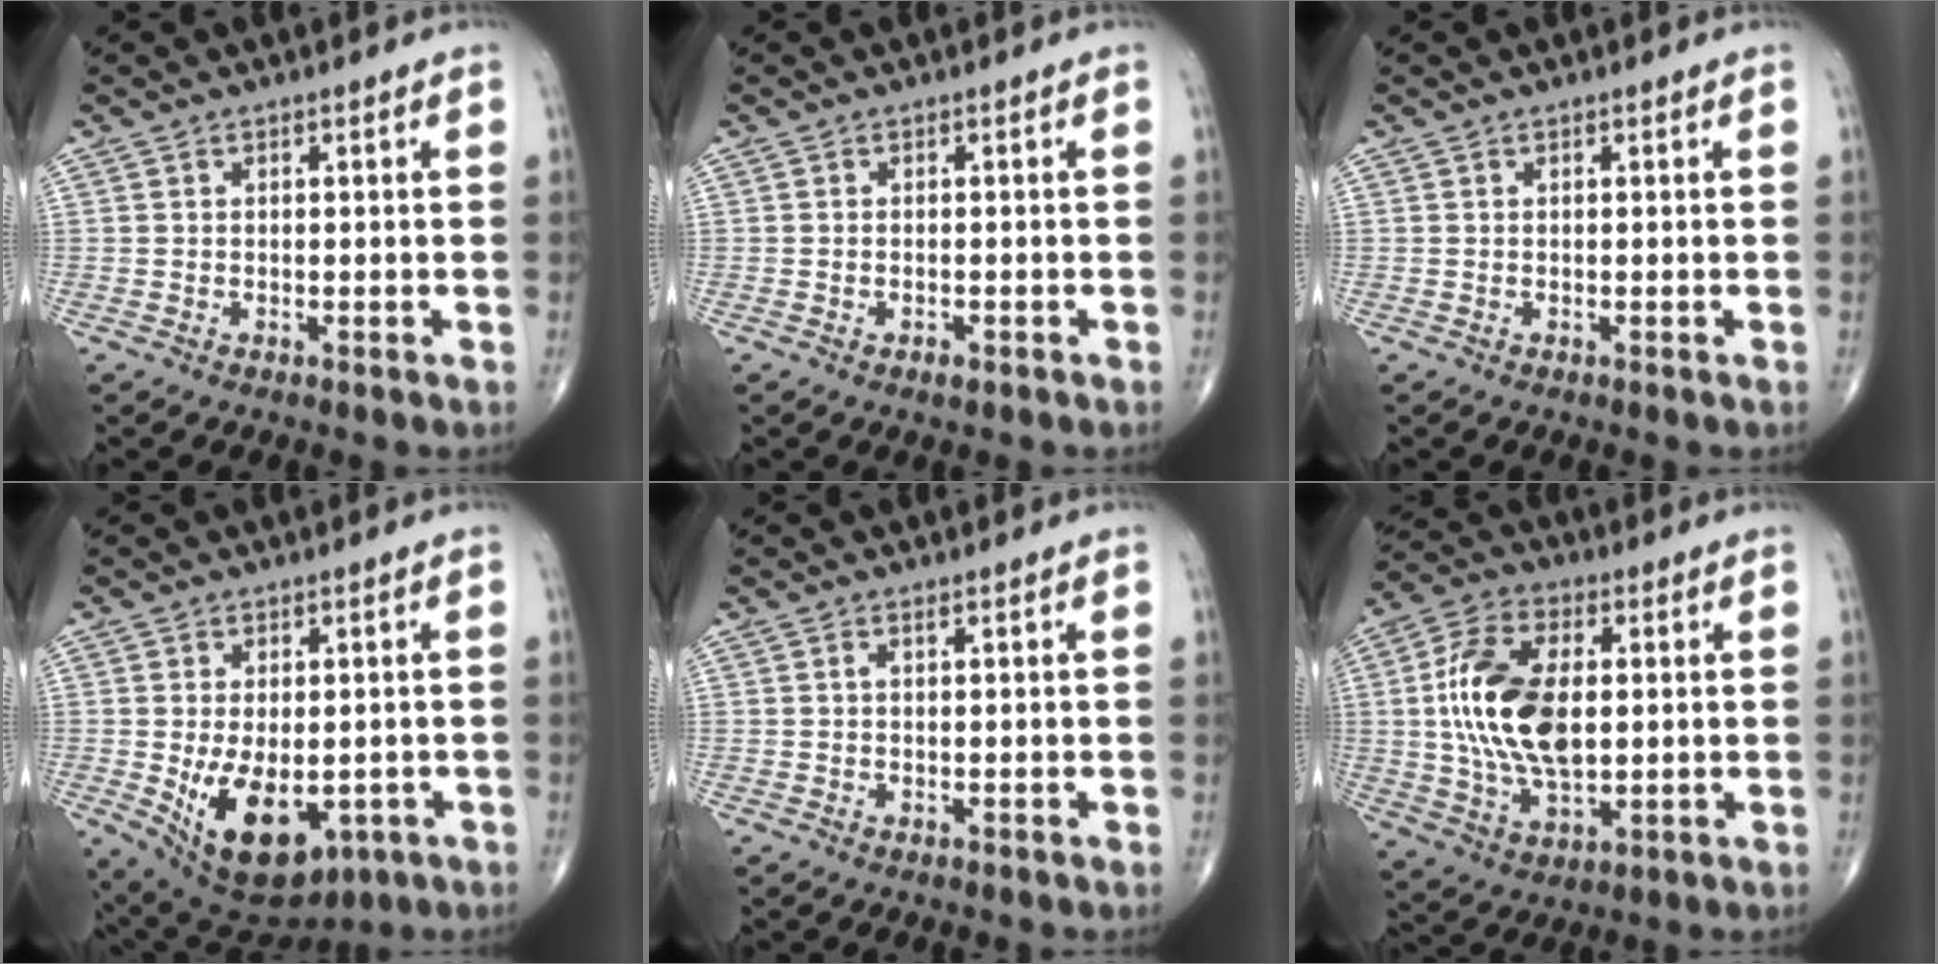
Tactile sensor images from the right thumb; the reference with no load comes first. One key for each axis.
{"total": 1.3, "fx": -0.7, "fy": 0.6, "fz": 0.9, "tx": -0.018, "ty": 0.003, "tz": -0.010}
{"total": 0.0}
{"total": 14.0, "fx": -3.5, "fy": 8.1, "fz": 10.9, "tx": -0.167, "ty": -0.012, "tz": -0.030}
{"total": 0.8, "fx": 0.2, "fy": 0.2, "fz": 0.8, "tx": -0.021, "ty": 0.003, "tz": 0.002}
{"total": 17.5, "fx": 1.3, "fy": 9.6, "fz": 14.5, "tx": -0.281, "ty": 0.003, "tz": 0.027}